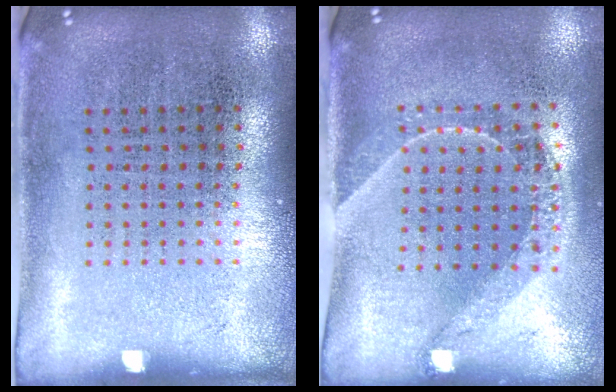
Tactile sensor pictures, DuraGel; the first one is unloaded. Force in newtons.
{"total": 1.5, "press": 1.3, "slide": 0.8}